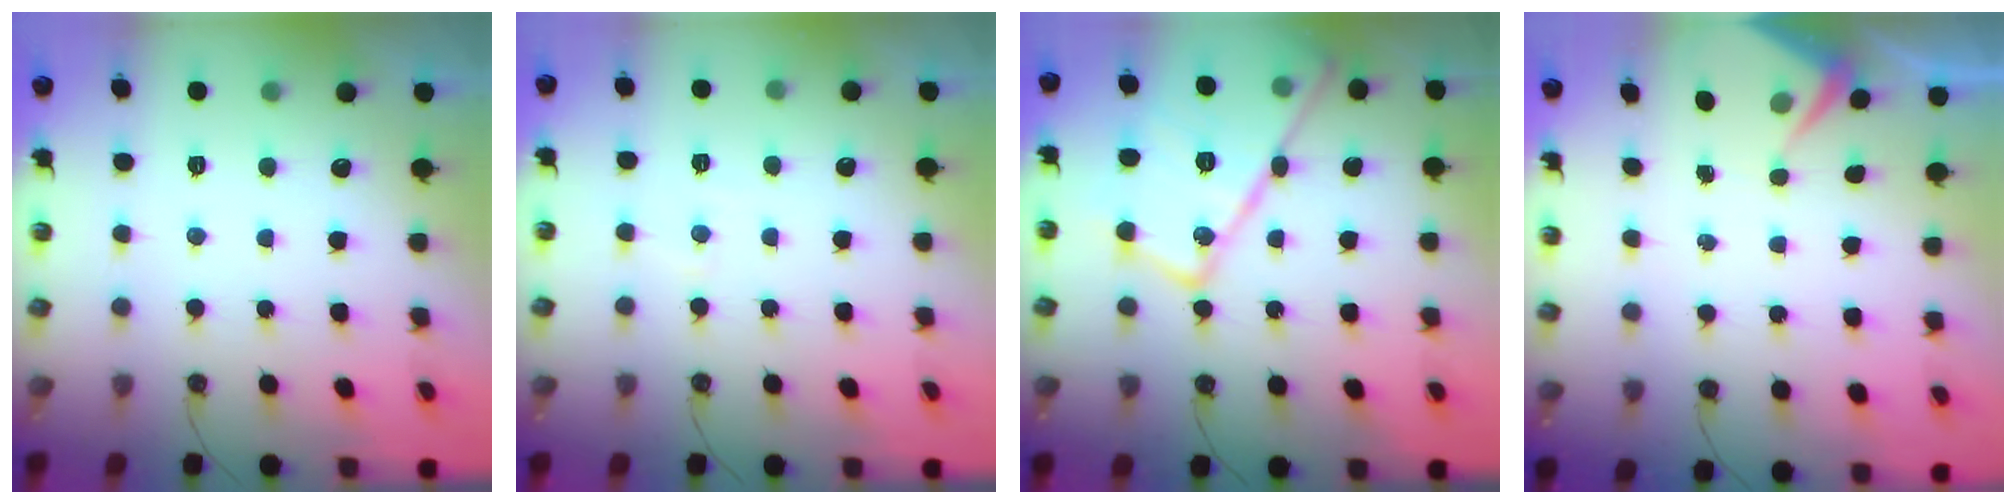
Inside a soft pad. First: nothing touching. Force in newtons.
{"total": 3.0, "press": 2.9, "slide": 0.6}
{"total": 23.7, "press": 23.6, "slide": 2.3}
{"total": 3.9, "press": 3.8, "slide": 0.5}